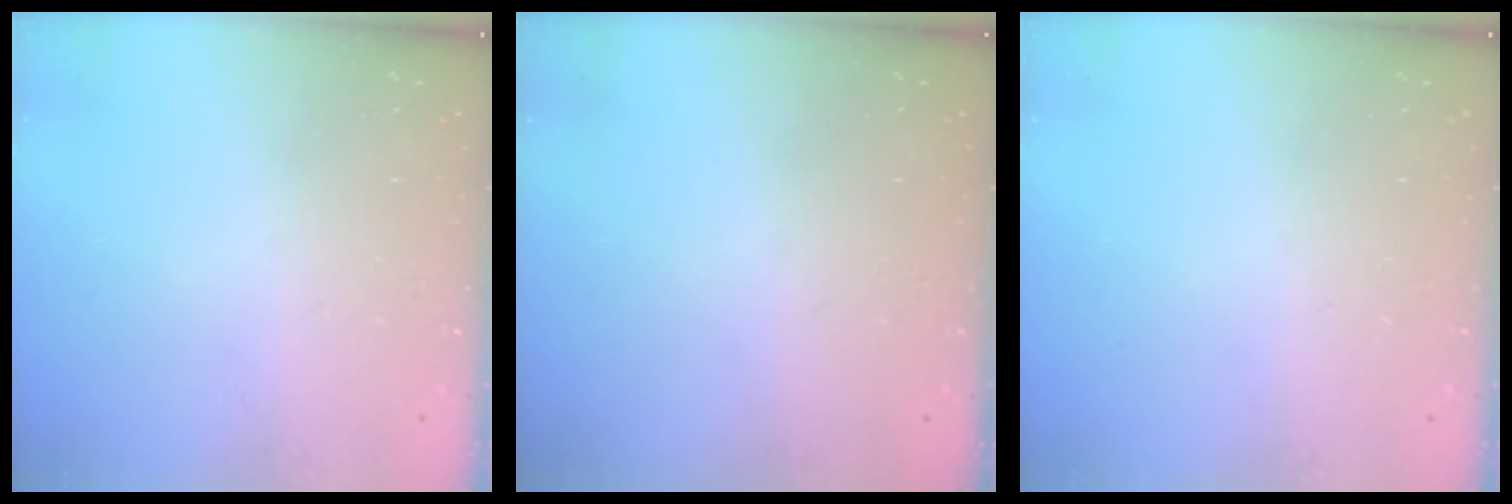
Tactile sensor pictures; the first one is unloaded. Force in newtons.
{"total": 0.0}
{"total": 0.0}